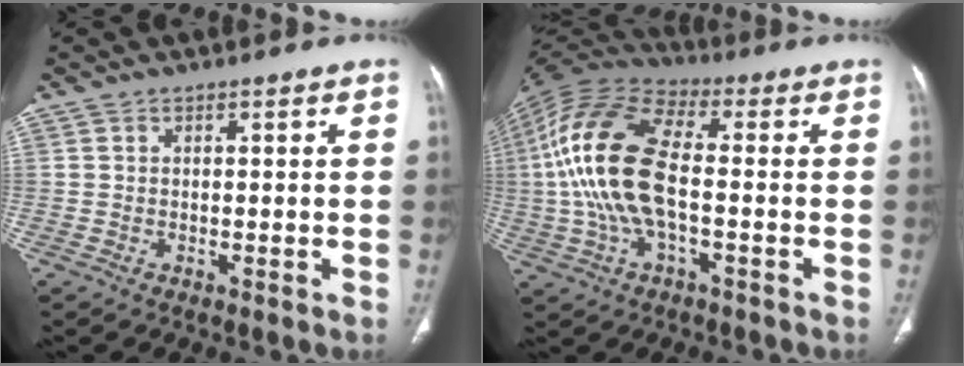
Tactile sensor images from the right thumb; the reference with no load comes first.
{"total": 18.4, "force": [-0.9, 8.3, 16.3], "torque": [-0.350, 0.029, -0.019]}